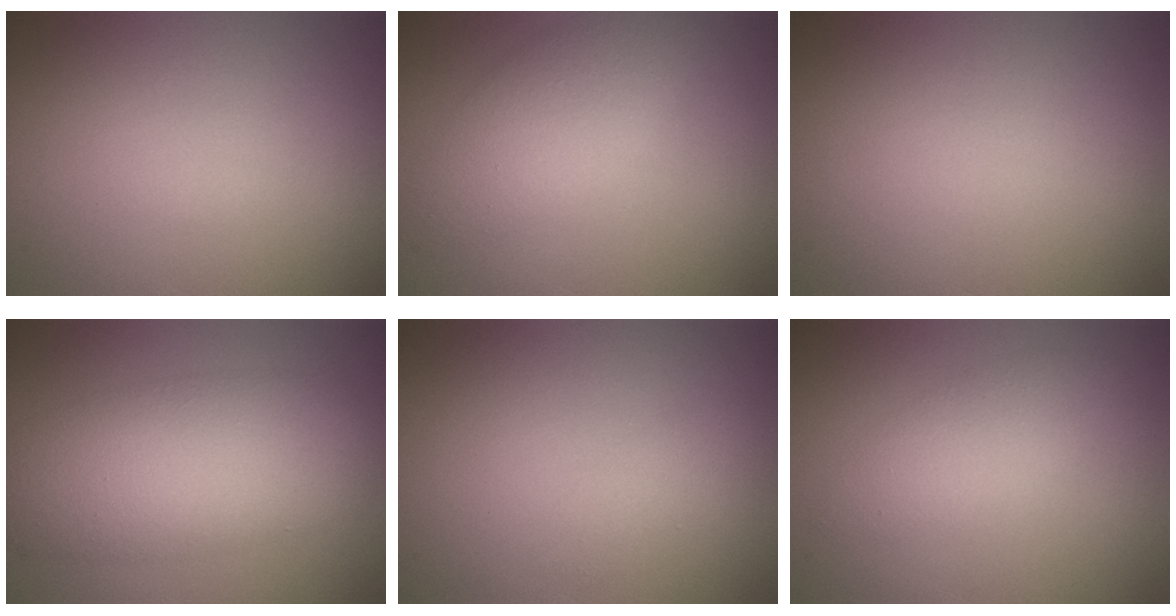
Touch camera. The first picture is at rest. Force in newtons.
{"total": 3.8, "press": 3.7, "slide": 0.3}
{"total": 0.0}
{"total": 8.1, "press": 8.1, "slide": 0.2}
{"total": 1.1, "press": 1.1, "slide": 0.0}
{"total": 2.4, "press": 2.4, "slide": 0.1}